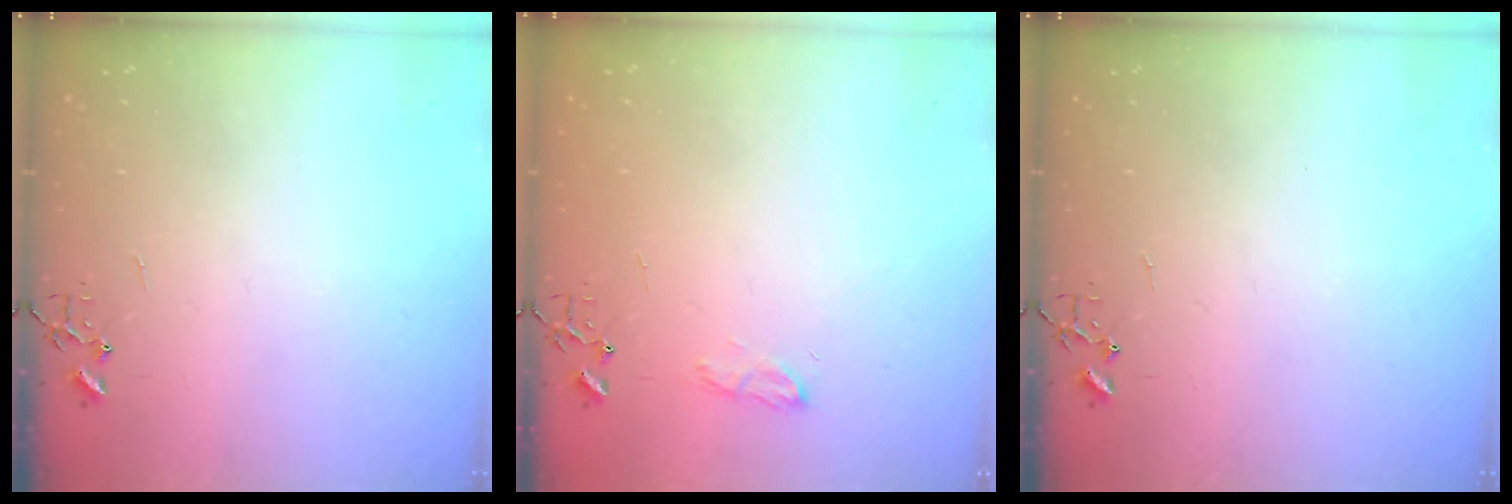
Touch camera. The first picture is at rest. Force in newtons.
{"total": 7.9, "press": 7.8, "slide": 0.9}
{"total": 0.0}